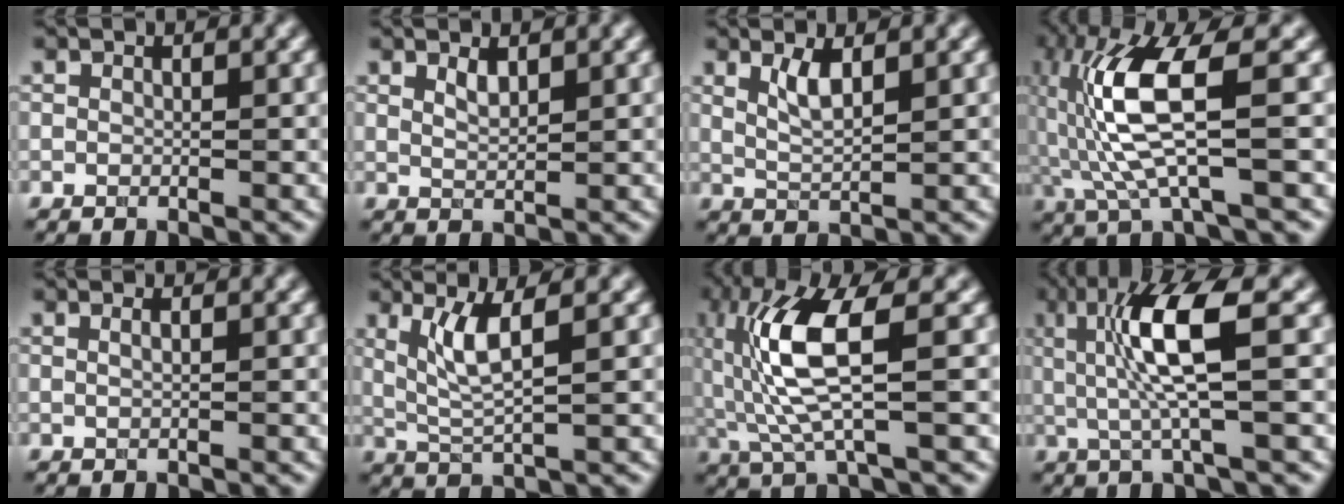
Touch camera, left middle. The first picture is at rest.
{"total": 1.2, "force": [0.8, 0.4, 0.9], "torque": [-0.020, -0.002, 0.018]}
{"total": 2.4, "force": [1.1, 0.7, 2.0], "torque": [-0.039, -0.005, 0.026]}
{"total": 8.6, "force": [0.0, 2.1, 8.3], "torque": [-0.186, 0.003, 0.009]}
{"total": 1.4, "force": [0.5, 0.8, 1.0], "torque": [-0.001, -0.002, -0.009]}
{"total": 3.9, "force": [1.2, 0.8, 3.6], "torque": [-0.078, -0.004, 0.032]}
{"total": 8.1, "force": [0.7, 2.1, 7.8], "torque": [-0.169, -0.003, 0.023]}
{"total": 6.8, "force": [0.9, 1.2, 6.6], "torque": [-0.134, 0.000, 0.023]}